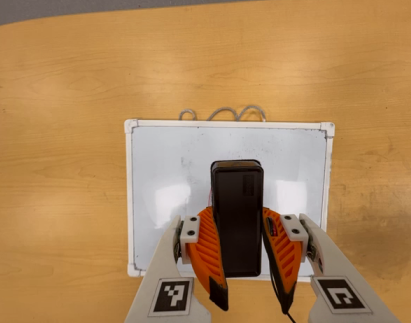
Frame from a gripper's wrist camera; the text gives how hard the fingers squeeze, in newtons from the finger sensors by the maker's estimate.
{"total": 9.3, "left": 7.7, "right": 11.0}